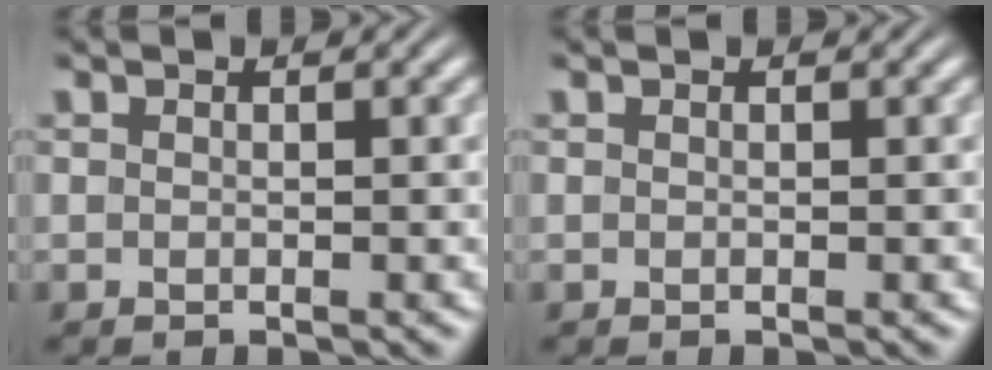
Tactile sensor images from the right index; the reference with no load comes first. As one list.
[{"total": 0.0}]